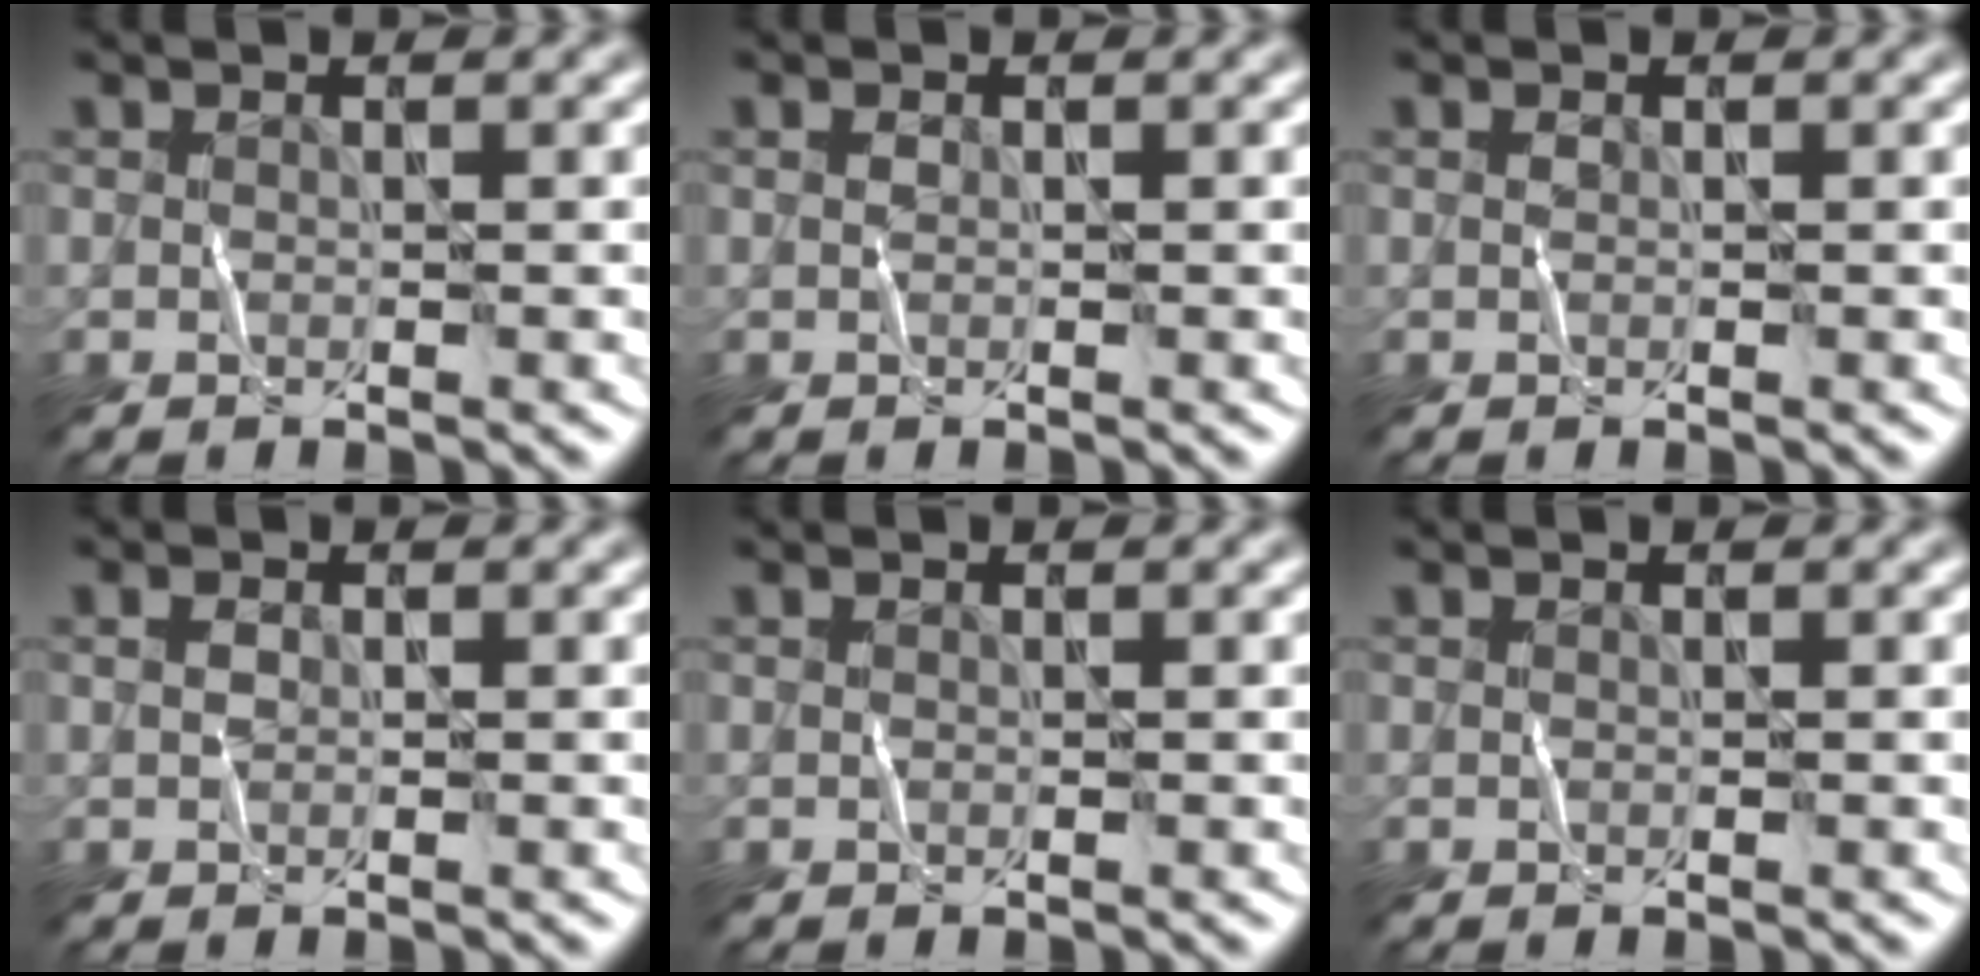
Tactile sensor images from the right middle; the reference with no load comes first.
{"total": 0.0}
{"total": 0.0}
{"total": 0.6, "force": [0.0, 0.4, 0.4], "torque": [-0.008, 0.004, -0.001]}
{"total": 0.0}
{"total": 0.0}